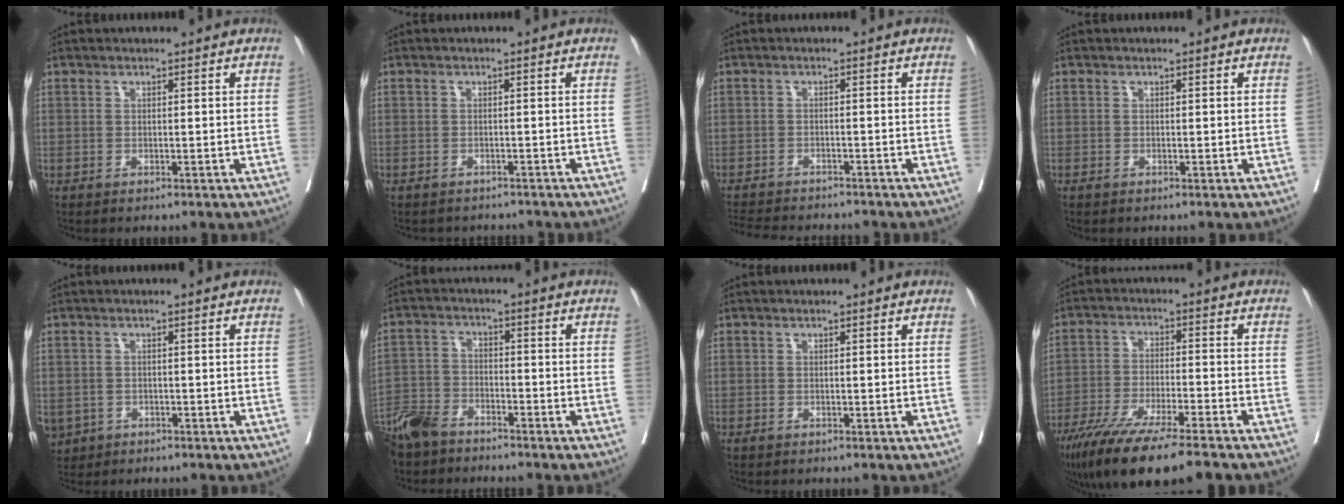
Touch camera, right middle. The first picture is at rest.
{"total": 4.2, "force": [-4.0, 1.4, 0.2], "torque": [0.001, -0.002, -0.048]}
{"total": 11.0, "force": [-10.1, 2.3, 3.8], "torque": [-0.068, -0.007, -0.139]}
{"total": 0.0}
{"total": 5.9, "force": [-2.9, 4.8, 1.7], "torque": [-0.045, -0.002, -0.042]}
{"total": 7.6, "force": [-6.5, 2.8, 2.5], "torque": [-0.056, -0.018, -0.130]}
{"total": 0.0}
{"total": 14.4, "force": [-11.0, 1.1, 9.2], "torque": [-0.162, -0.040, -0.185]}